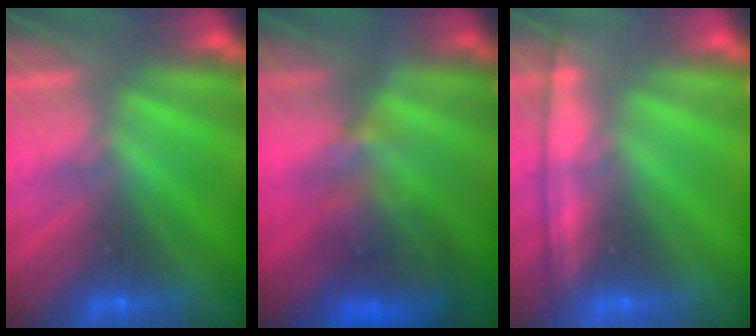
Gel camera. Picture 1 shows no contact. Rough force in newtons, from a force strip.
{"total": 3.8}
{"total": 1.1}